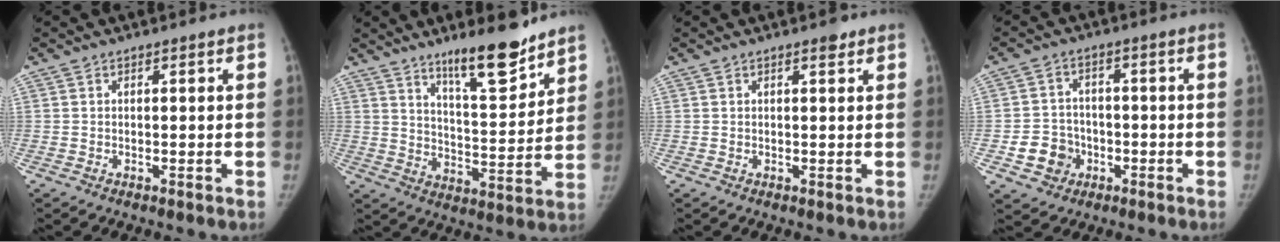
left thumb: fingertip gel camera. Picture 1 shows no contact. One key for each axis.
{"total": 12.8, "fx": 9.8, "fy": 2.9, "fz": 7.8, "tx": -0.099, "ty": -0.077, "tz": 0.161}
{"total": 1.4, "fx": 0.9, "fy": 0.6, "fz": 0.8, "tx": -0.005, "ty": -0.004, "tz": 0.011}
{"total": 6.9, "fx": -2.5, "fy": 6.2, "fz": 1.9, "tx": -0.004, "ty": 0.020, "tz": -0.038}